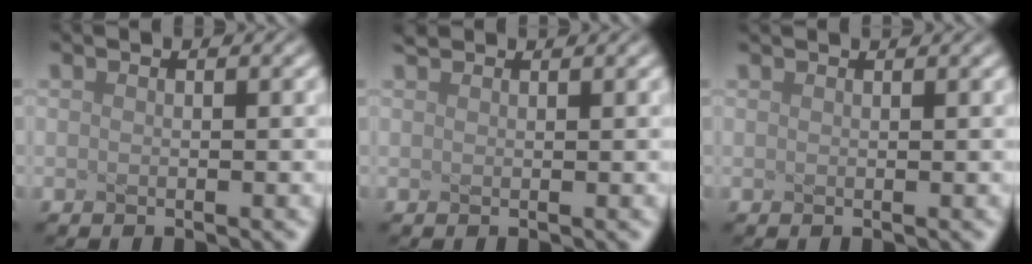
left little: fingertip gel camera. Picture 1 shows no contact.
{"total": 1.2, "force": [1.2, 0.2, 0.2], "torque": [-0.005, 0.006, 0.018]}
{"total": 1.1, "force": [1.0, 0.2, 0.3], "torque": [-0.002, 0.000, 0.004]}